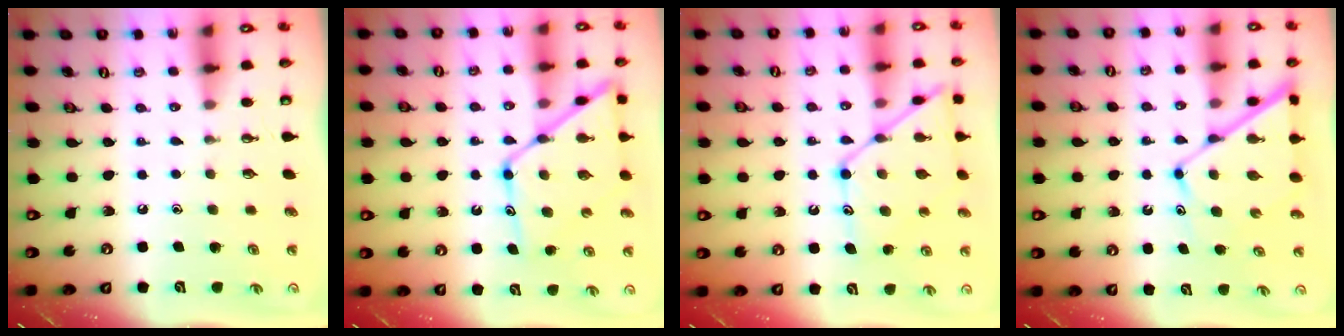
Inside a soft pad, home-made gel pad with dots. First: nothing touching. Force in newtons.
{"total": 15.5, "press": 15.5, "slide": 1.4}
{"total": 14.9, "press": 14.8, "slide": 1.2}
{"total": 10.9, "press": 10.8, "slide": 1.0}